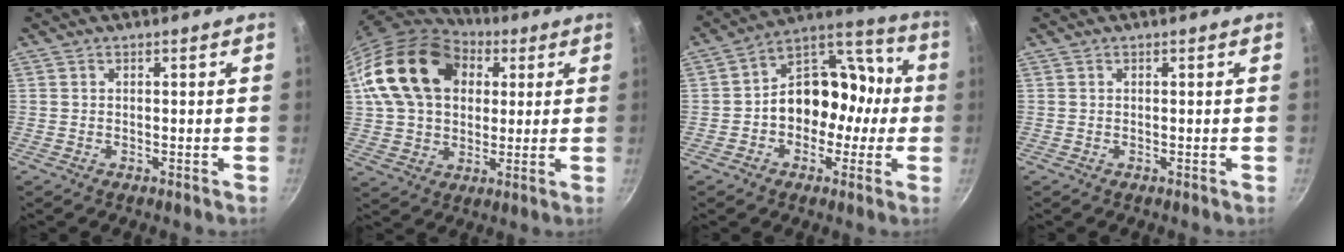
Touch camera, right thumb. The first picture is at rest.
{"total": 21.1, "force": [5.8, 15.3, 13.3], "torque": [-0.214, 0.015, 0.098]}
{"total": 15.7, "force": [-1.7, 12.2, 9.8], "torque": [-0.082, 0.070, -0.037]}
{"total": 0.0}